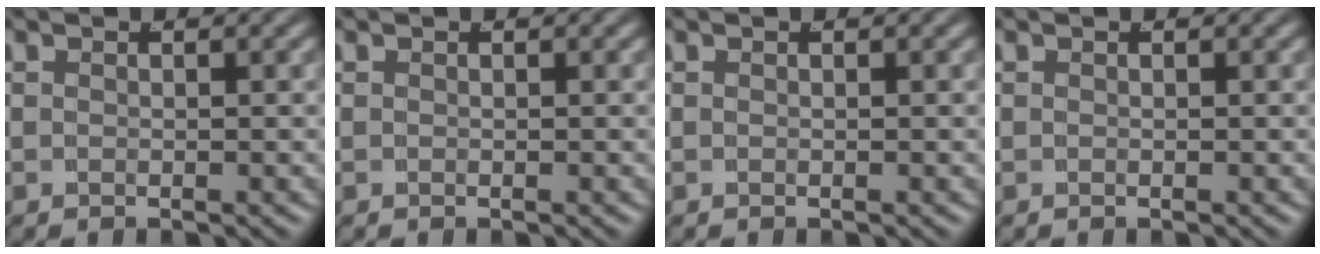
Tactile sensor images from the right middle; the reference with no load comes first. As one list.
[{"total": 0.0}, {"total": 0.0}, {"total": 0.0}]